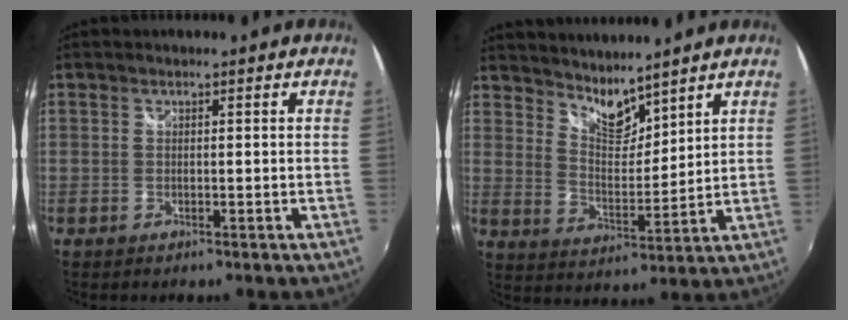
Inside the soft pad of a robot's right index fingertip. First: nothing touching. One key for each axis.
{"total": 7.6, "fx": 6.7, "fy": 2.0, "fz": 2.8, "tx": -0.040, "ty": -0.008, "tz": 0.123}